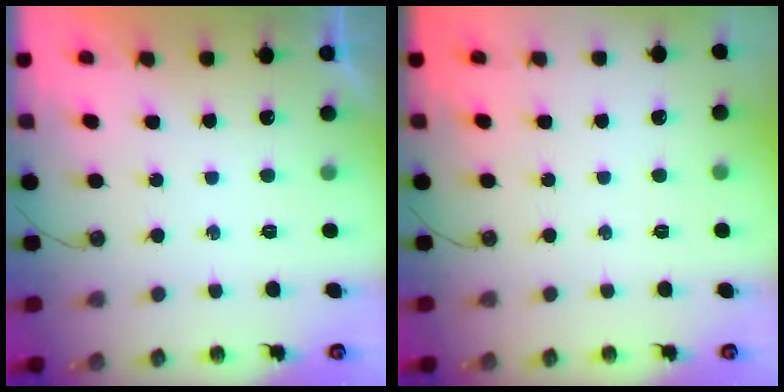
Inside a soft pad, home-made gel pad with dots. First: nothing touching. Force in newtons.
{"total": 0.0}